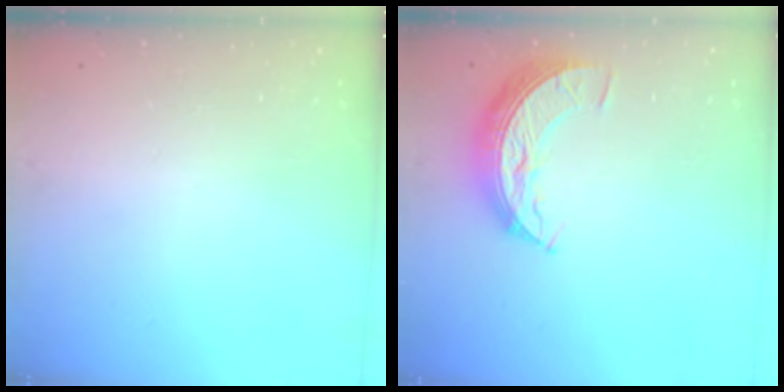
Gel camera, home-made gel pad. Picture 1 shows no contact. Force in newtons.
{"total": 9.5, "press": 9.5, "slide": 0.5}